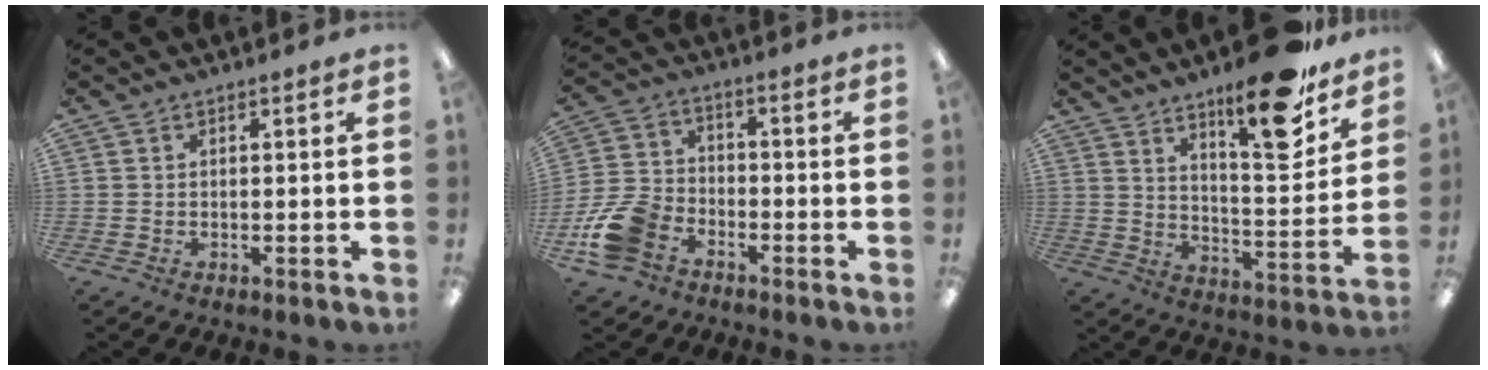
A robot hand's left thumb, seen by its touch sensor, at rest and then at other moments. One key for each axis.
{"total": 11.5, "fx": -6.3, "fy": 7.5, "fz": 5.9, "tx": -0.129, "ty": 0.036, "tz": -0.116}
{"total": 17.3, "fx": 12.6, "fy": 4.5, "fz": 10.9, "tx": -0.155, "ty": -0.086, "tz": 0.200}